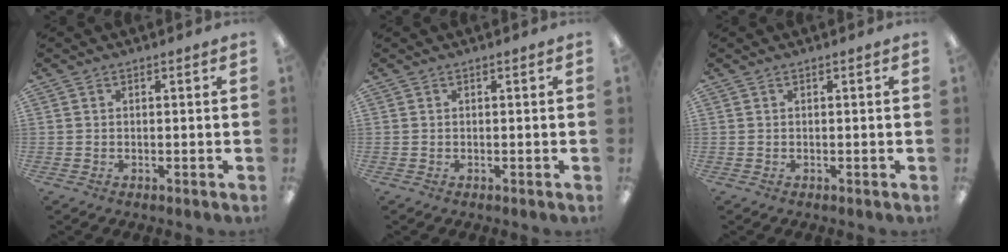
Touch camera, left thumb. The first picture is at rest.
{"total": 0.0}
{"total": 0.0}